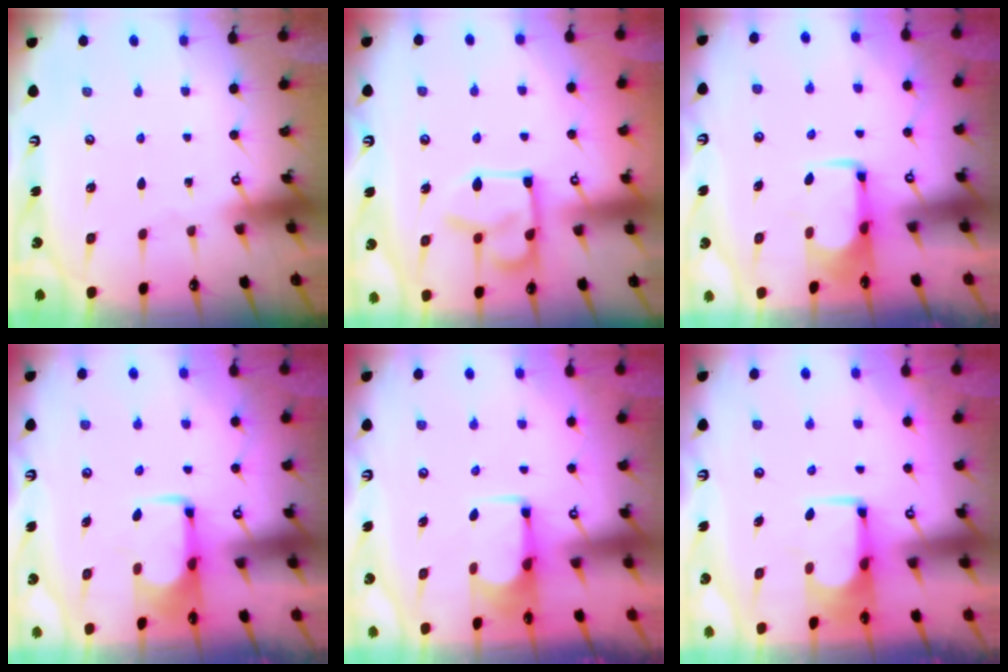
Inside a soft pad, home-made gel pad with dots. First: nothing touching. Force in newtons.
{"total": 9.6, "press": 9.5, "slide": 1.5}
{"total": 1.7, "press": 1.6, "slide": 0.4}
{"total": 1.7, "press": 1.6, "slide": 0.4}
{"total": 1.7, "press": 1.6, "slide": 0.5}
{"total": 1.9, "press": 1.9, "slide": 0.2}